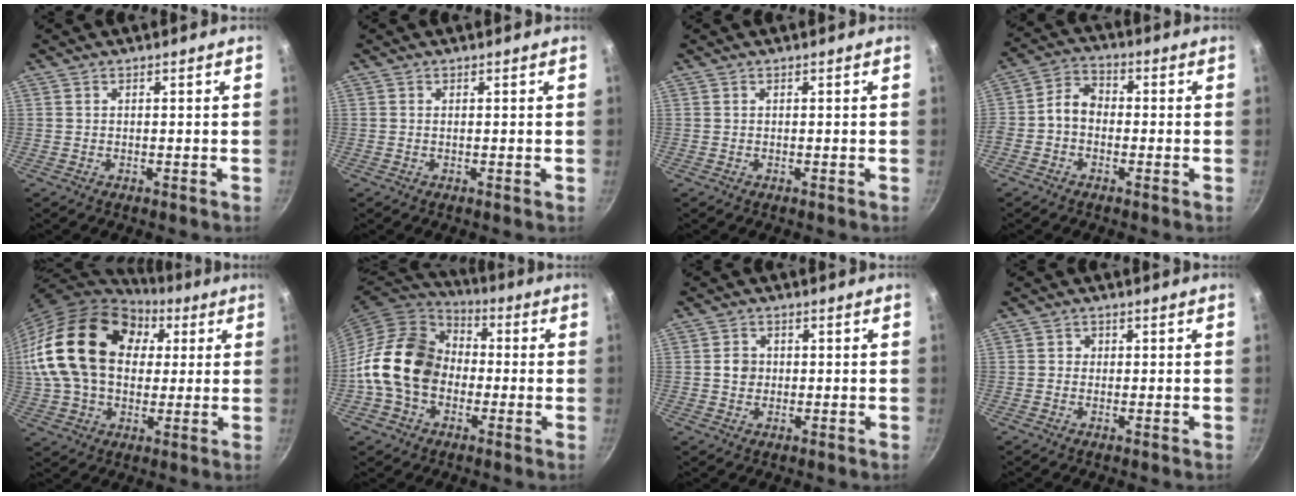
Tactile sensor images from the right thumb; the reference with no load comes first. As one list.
[{"total": 0.0}, {"total": 0.0}, {"total": 5.7, "force": [-1.1, 4.4, 3.5], "torque": [-0.046, 0.025, -0.038]}, {"total": 26.2, "force": [5.7, 18.4, 17.8], "torque": [-0.327, 0.030, 0.099]}, {"total": 17.6, "force": [-1.8, 13.6, 10.9], "torque": [-0.163, 0.041, -0.044]}, {"total": 3.1, "force": [0.0, 2.8, 1.4], "torque": [-0.009, 0.007, -0.002]}, {"total": 1.3, "force": [0.0, 1.3, 0.3], "torque": [0.005, 0.000, -0.004]}]